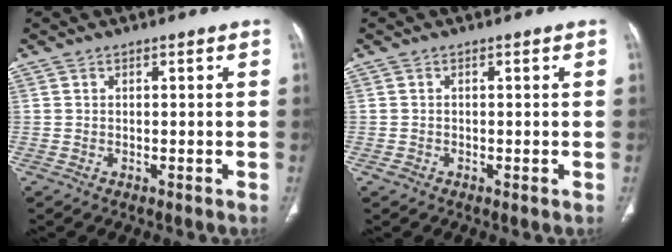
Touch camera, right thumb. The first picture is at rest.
{"total": 0.8, "force": [-0.4, 0.6, 0.5], "torque": [-0.008, -0.001, -0.007]}